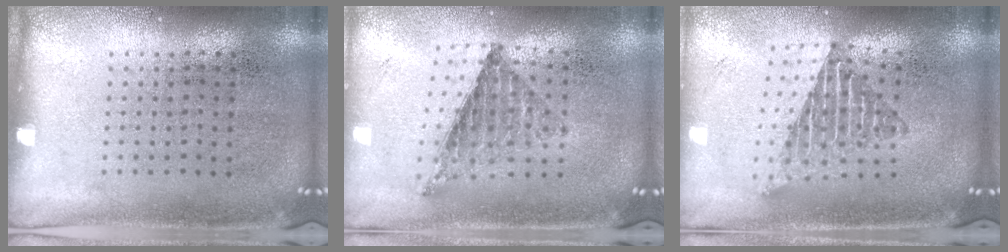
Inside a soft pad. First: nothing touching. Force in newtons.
{"total": 0.8, "press": 0.8, "slide": 0.1}
{"total": 2.0, "press": 1.6, "slide": 1.3}